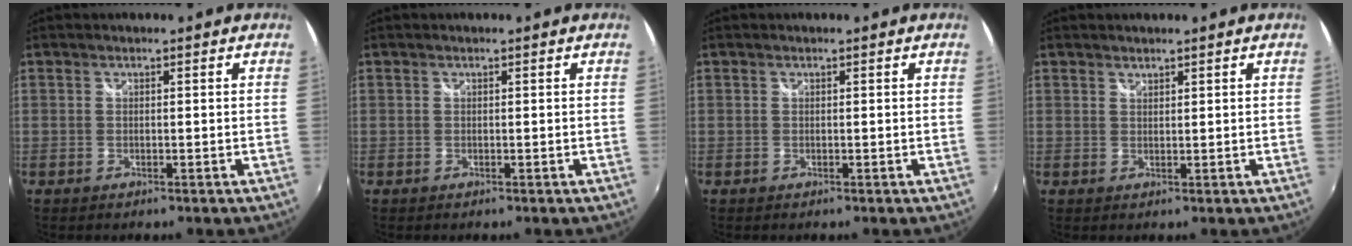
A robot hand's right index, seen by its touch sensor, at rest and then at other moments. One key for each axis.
{"total": 0.0}
{"total": 0.0}
{"total": 0.9, "fx": 0.9, "fy": 0.2, "fz": 0.1, "tx": 0.000, "ty": 0.000, "tz": 0.017}